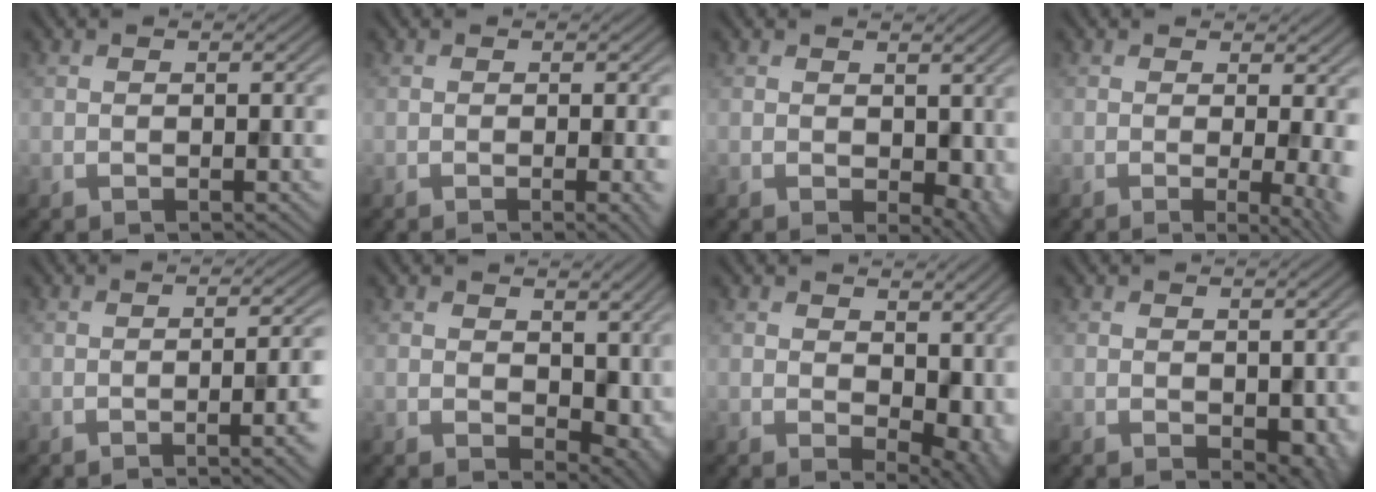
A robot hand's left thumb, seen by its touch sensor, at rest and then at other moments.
{"total": 1.1, "force": [-0.4, -0.4, 1.0], "torque": [-0.012, -0.001, -0.007]}
{"total": 4.4, "force": [0.2, 2.9, 3.3], "torque": [-0.051, -0.017, 0.012]}
{"total": 4.5, "force": [0.0, 0.6, 4.4], "torque": [-0.058, -0.007, -0.005]}
{"total": 4.9, "force": [-1.6, 0.9, 4.6], "torque": [-0.047, -0.001, -0.021]}
{"total": 7.0, "force": [1.7, 4.6, 4.9], "torque": [-0.090, -0.018, 0.040]}
{"total": 7.4, "force": [1.8, 4.6, 5.5], "torque": [-0.088, -0.015, 0.040]}
{"total": 3.2, "force": [-0.4, 2.0, 2.5], "torque": [-0.037, -0.015, 0.003]}